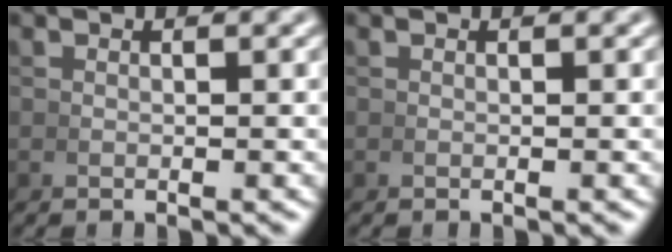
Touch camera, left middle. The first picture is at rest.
{"total": 0.0}